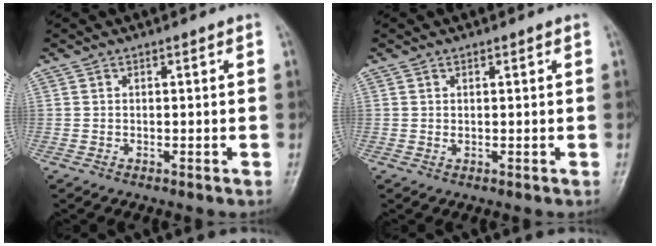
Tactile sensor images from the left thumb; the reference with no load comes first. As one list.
[{"total": 0.8, "force": [0.4, 0.4, 0.5], "torque": [-0.006, -0.002, 0.006]}]